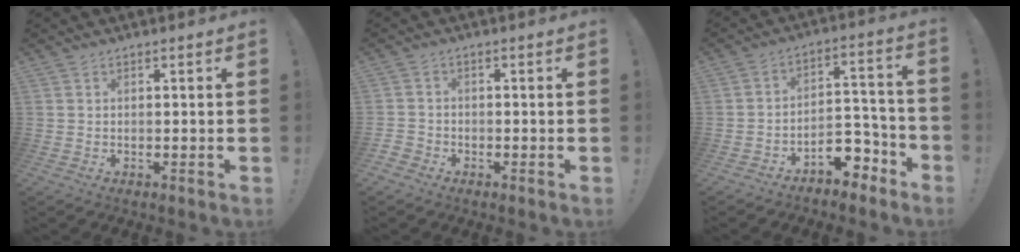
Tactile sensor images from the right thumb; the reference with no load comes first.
{"total": 2.2, "force": [-1.4, 1.5, 0.6], "torque": [-0.007, 0.008, -0.027]}
{"total": 10.7, "force": [-7.2, 6.2, 5.0], "torque": [-0.045, 0.057, -0.120]}